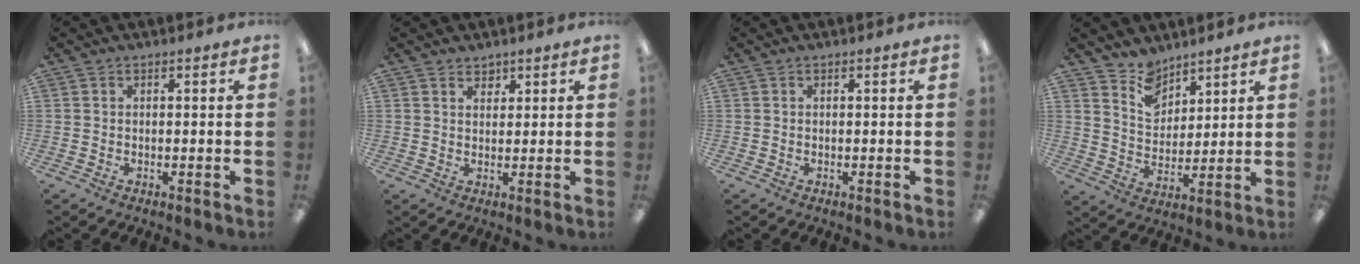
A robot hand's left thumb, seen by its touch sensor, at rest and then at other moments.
{"total": 2.1, "force": [1.8, 1.2, 0.2], "torque": [0.002, -0.007, 0.033]}
{"total": 0.0}
{"total": 8.2, "force": [6.9, 4.4, 1.1], "torque": [-0.029, -0.045, 0.131]}